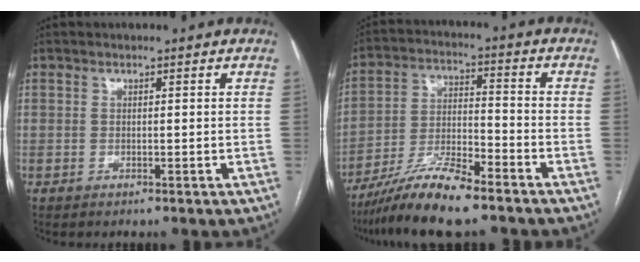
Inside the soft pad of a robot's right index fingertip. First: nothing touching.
{"total": 11.3, "force": [-8.9, 1.2, 6.9], "torque": [-0.131, -0.013, -0.161]}